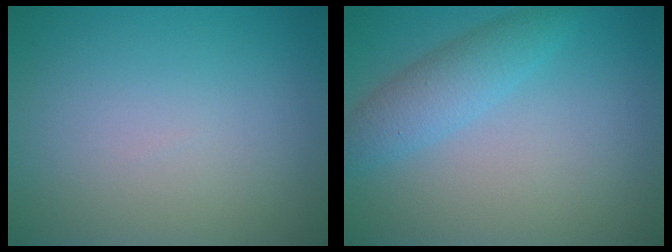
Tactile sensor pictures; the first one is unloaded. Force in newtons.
{"total": 3.1, "press": 3.1, "slide": 0.2}